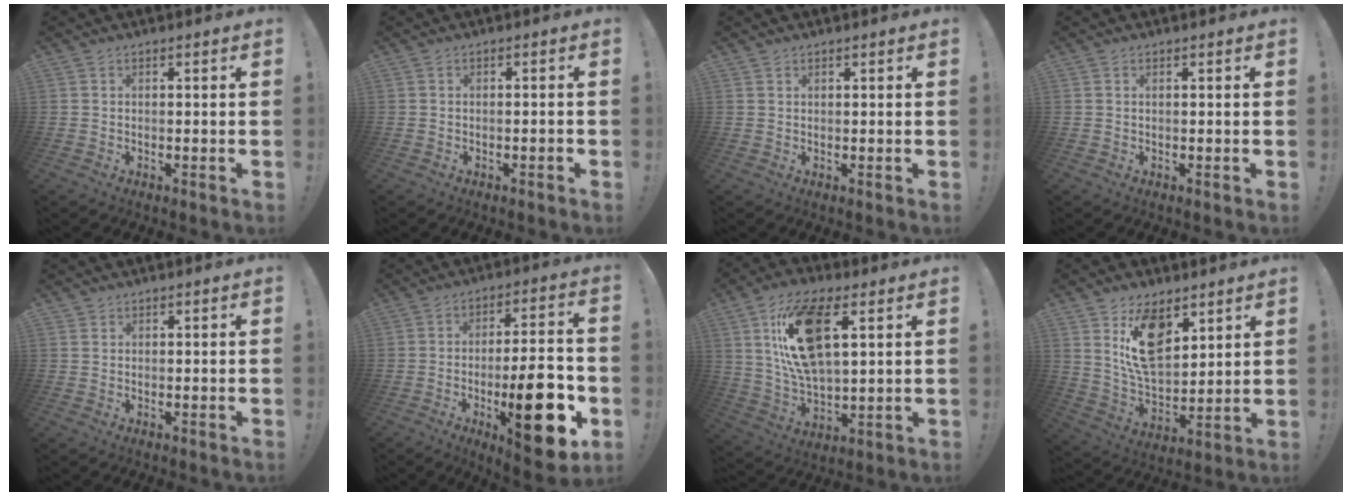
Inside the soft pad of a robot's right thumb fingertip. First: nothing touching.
{"total": 1.1, "force": [-0.7, 0.3, 0.8], "torque": [-0.010, 0.003, -0.011]}
{"total": 0.7, "force": [0.6, 0.4, 0.2], "torque": [0.001, -0.002, 0.010]}
{"total": 0.6, "force": [0.4, 0.0, 0.4], "torque": [-0.009, 0.001, 0.007]}
{"total": 0.8, "force": [0.6, 0.5, 0.1], "torque": [-0.005, 0.000, 0.012]}
{"total": 19.1, "force": [-5.8, 5.7, 17.3], "torque": [-0.240, 0.008, -0.083]}
{"total": 18.9, "force": [7.0, 9.3, 14.9], "torque": [-0.278, -0.014, 0.119]}
{"total": 15.5, "force": [8.0, 9.1, 9.6], "torque": [-0.157, -0.044, 0.150]}